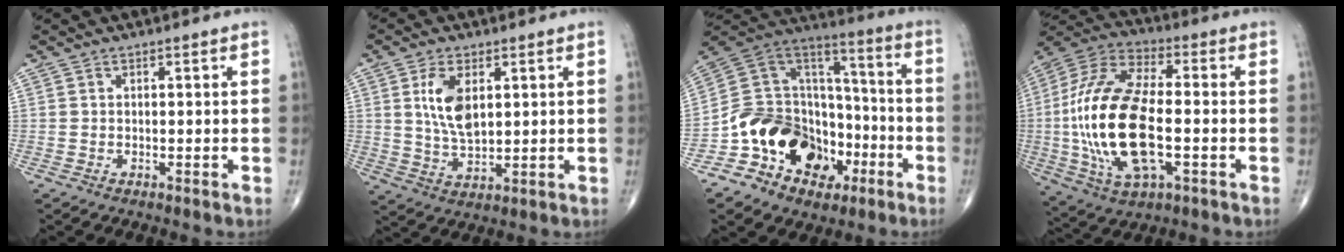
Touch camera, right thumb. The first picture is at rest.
{"total": 8.2, "force": [2.3, 4.2, 6.6], "torque": [-0.120, -0.013, 0.050]}
{"total": 21.2, "force": [-8.8, 15.4, 11.6], "torque": [-0.147, 0.093, -0.147]}
{"total": 23.5, "force": [-3.0, 10.6, 20.8], "torque": [-0.446, 0.013, -0.050]}